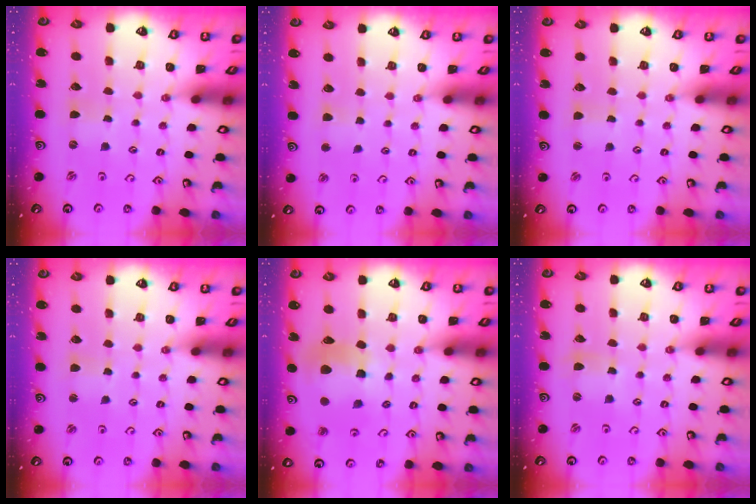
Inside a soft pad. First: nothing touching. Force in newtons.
{"total": 2.4, "press": 2.4, "slide": 0.5}
{"total": 1.0, "press": 1.0, "slide": 0.0}
{"total": 2.5, "press": 2.5, "slide": 0.2}
{"total": 11.2, "press": 11.1, "slide": 1.6}
{"total": 1.2, "press": 1.2, "slide": 0.3}